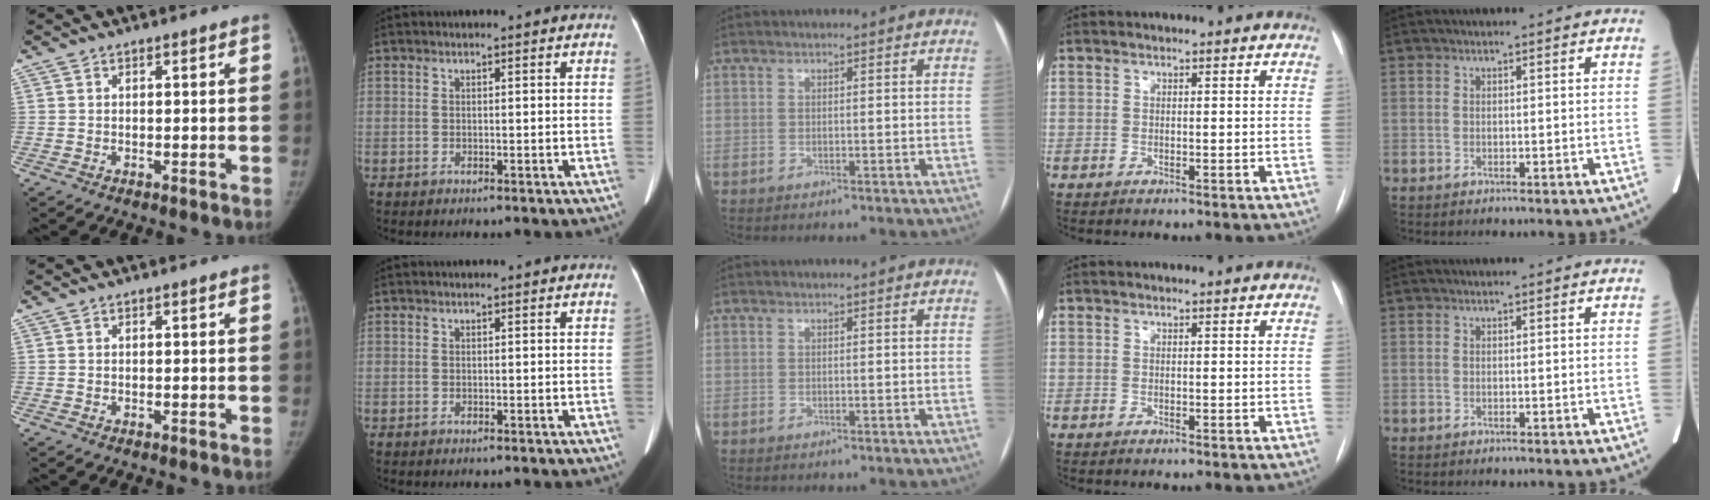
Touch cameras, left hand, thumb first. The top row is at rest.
{}